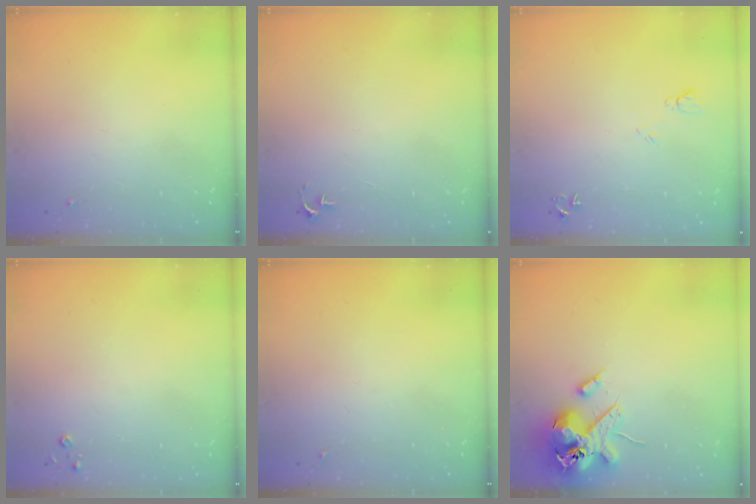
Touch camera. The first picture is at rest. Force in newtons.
{"total": 2.7, "press": 2.7, "slide": 0.3}
{"total": 6.2, "press": 6.1, "slide": 1.2}
{"total": 2.6, "press": 2.6, "slide": 0.3}
{"total": 0.0}
{"total": 16.3, "press": 16.1, "slide": 2.7}